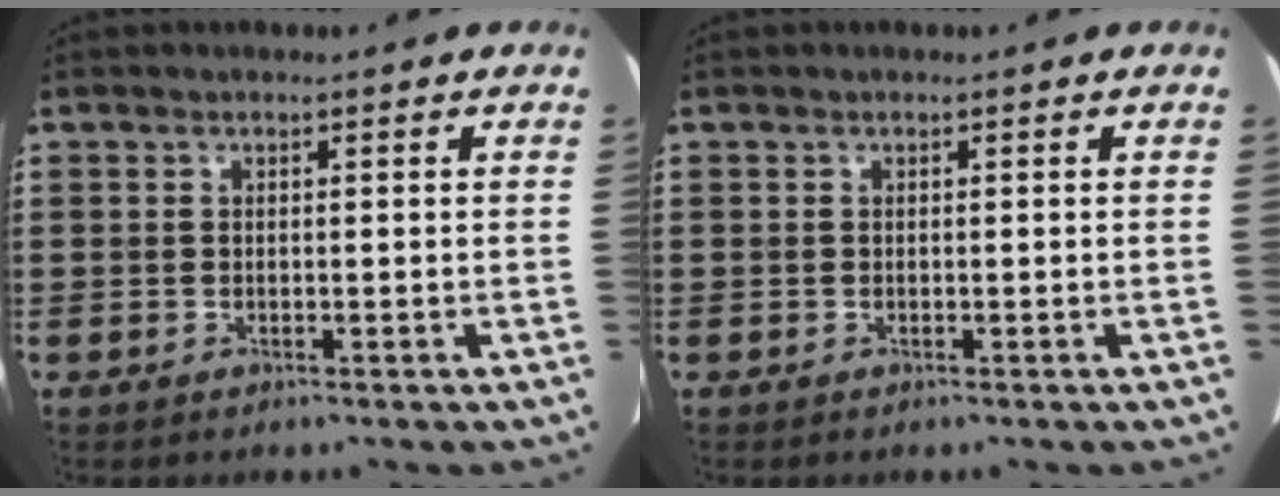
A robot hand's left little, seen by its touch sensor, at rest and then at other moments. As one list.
[{"total": 0.0}]